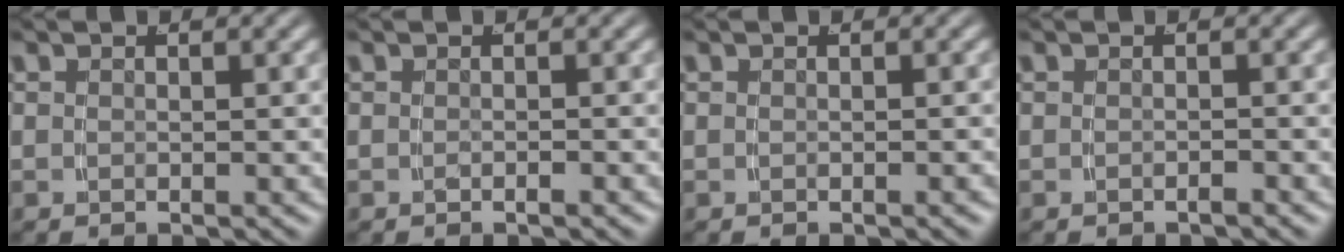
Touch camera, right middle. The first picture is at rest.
{"total": 0.7, "force": [-0.5, -0.5, 0.1], "torque": [-0.001, 0.001, -0.008]}
{"total": 0.0}
{"total": 0.6, "force": [-0.5, -0.2, 0.0], "torque": [0.000, 0.002, -0.011]}